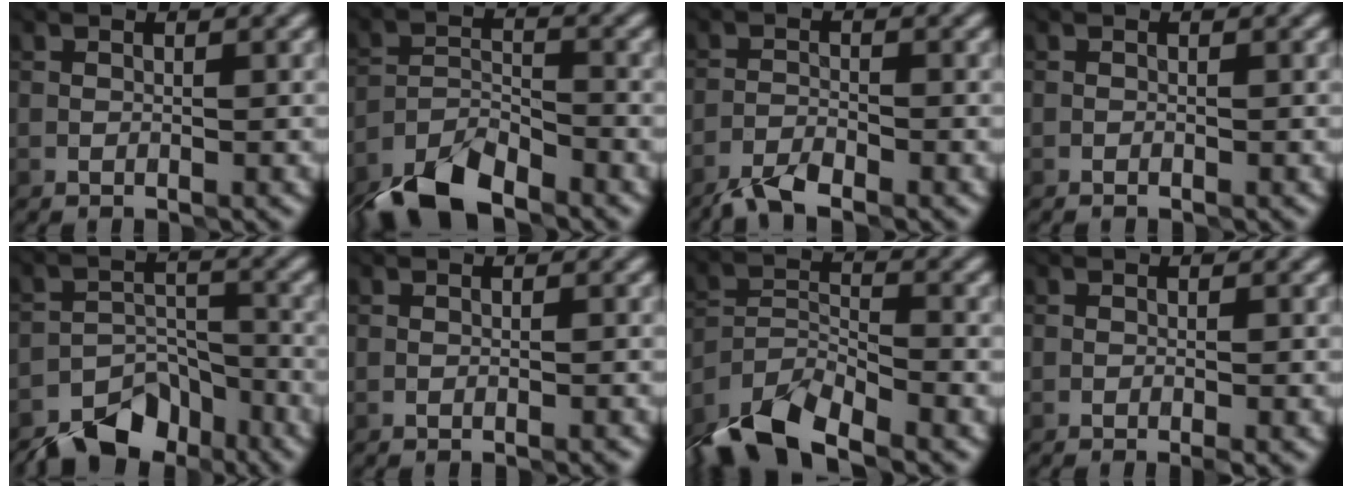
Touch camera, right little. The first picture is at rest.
{"total": 7.2, "force": [-5.5, 2.8, 3.8], "torque": [-0.064, -0.006, -0.110]}
{"total": 3.2, "force": [-2.7, 0.5, 1.5], "torque": [-0.033, -0.004, -0.059]}
{"total": 0.0}
{"total": 7.8, "force": [-6.3, 3.8, 2.7], "torque": [-0.025, -0.009, -0.103]}
{"total": 0.5, "force": [-0.4, 0.0, 0.3], "torque": [-0.004, 0.001, -0.007]}
{"total": 9.0, "force": [-6.9, 3.3, 4.7], "torque": [-0.089, -0.008, -0.133]}
{"total": 1.3, "force": [-0.7, 0.2, 1.0], "torque": [-0.020, -0.001, -0.014]}